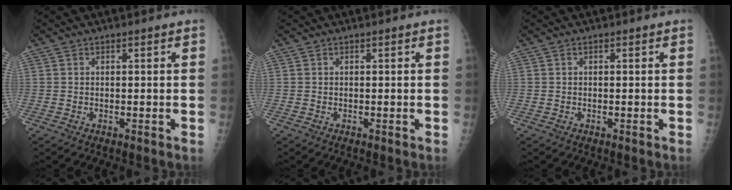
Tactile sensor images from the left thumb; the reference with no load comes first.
{"total": 0.0}
{"total": 0.0}